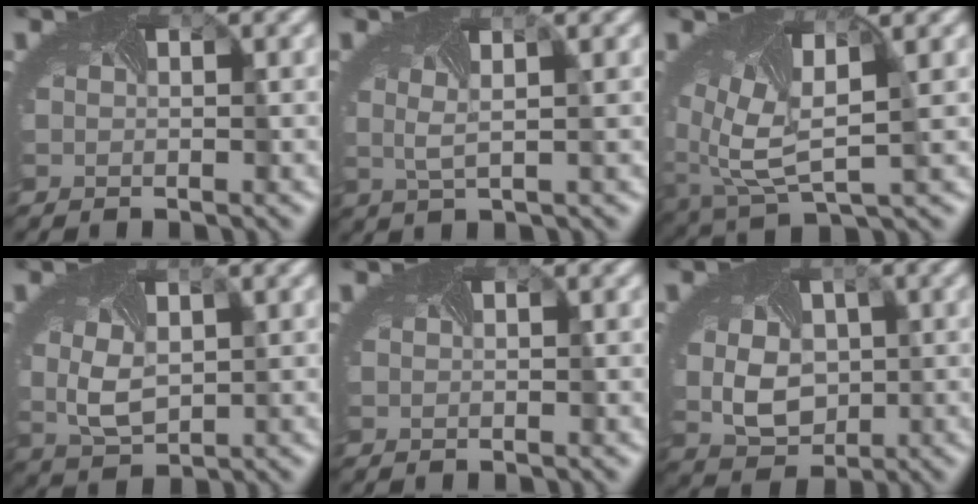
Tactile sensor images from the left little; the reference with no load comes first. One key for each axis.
{"total": 1.6, "fx": 0.6, "fy": 0.0, "fz": 1.5, "tx": -0.027, "ty": 0.003, "tz": 0.009}
{"total": 7.6, "fx": 0.7, "fy": 3.9, "fz": 6.5, "tx": -0.147, "ty": -0.017, "tz": 0.022}
{"total": 3.6, "fx": 0.4, "fy": 2.3, "fz": 2.8, "tx": -0.072, "ty": -0.005, "tz": 0.018}
{"total": 0.0}
{"total": 4.4, "fx": -0.2, "fy": 3.3, "fz": 2.9, "tx": -0.065, "ty": -0.010, "tz": 0.009}